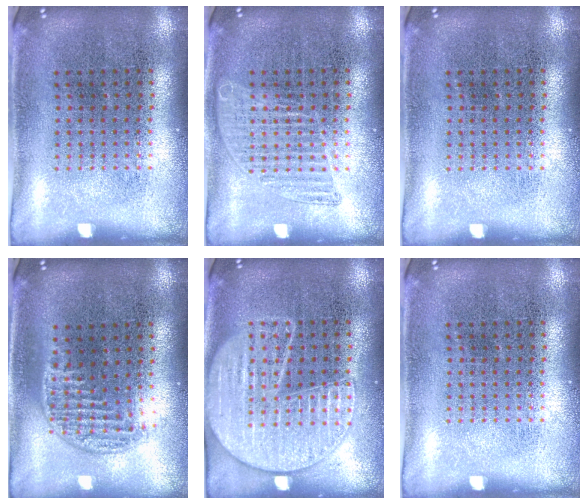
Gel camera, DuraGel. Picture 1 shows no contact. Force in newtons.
{"total": 1.4, "press": 1.4, "slide": 0.1}
{"total": 0.0}
{"total": 1.3, "press": 1.0, "slide": 0.7}
{"total": 1.9, "press": 1.9, "slide": 0.2}
{"total": 0.0}